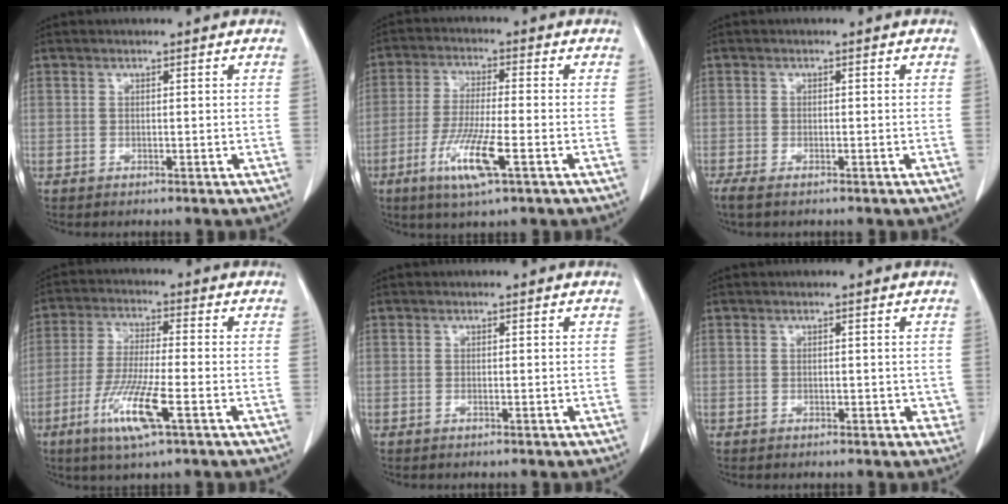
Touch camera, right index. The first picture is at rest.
{"total": 9.3, "force": [-4.0, 0.6, 8.4], "torque": [-0.168, -0.020, -0.075]}
{"total": 3.0, "force": [-2.2, 0.8, 1.8], "torque": [-0.035, -0.009, -0.034]}
{"total": 10.0, "force": [-4.4, 0.5, 9.0], "torque": [-0.182, -0.021, -0.084]}
{"total": 0.0}
{"total": 1.3, "force": [0.0, 1.0, 0.8], "torque": [0.000, 0.002, 0.001]}